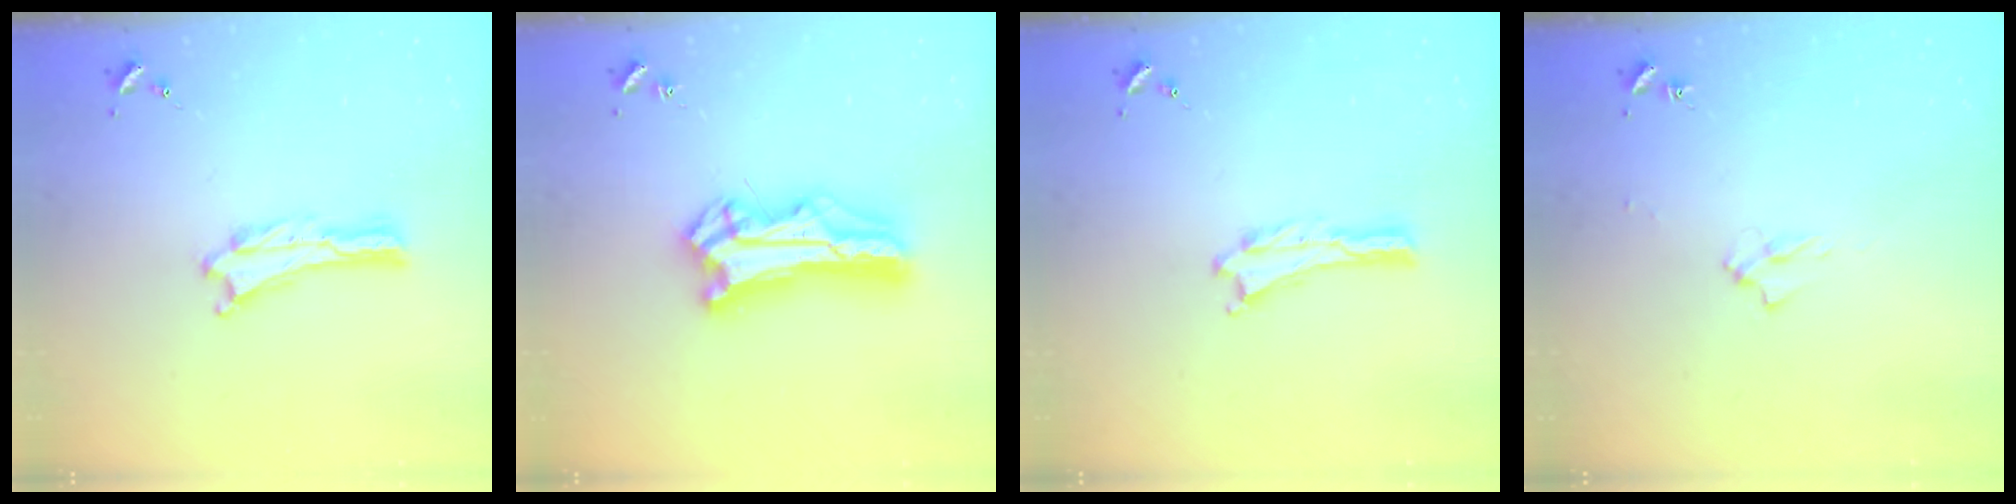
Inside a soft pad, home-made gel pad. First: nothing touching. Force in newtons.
{"total": 12.0, "press": 11.9, "slide": 0.9}
{"total": 0.0}
{"total": 2.0, "press": 2.0, "slide": 0.3}